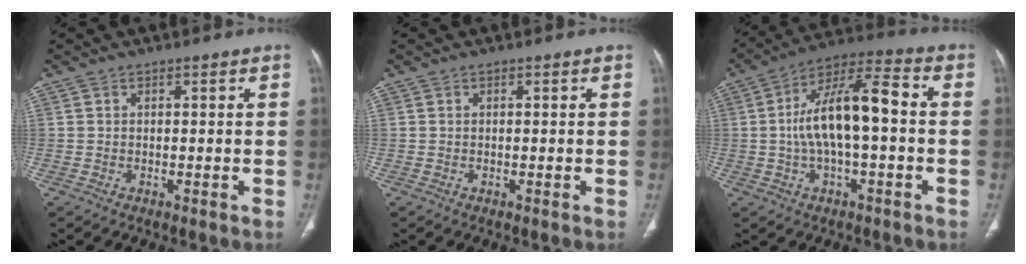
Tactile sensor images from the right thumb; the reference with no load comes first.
{"total": 0.0}
{"total": 14.5, "force": [-0.4, 5.4, 13.4], "torque": [-0.248, 0.043, -0.013]}